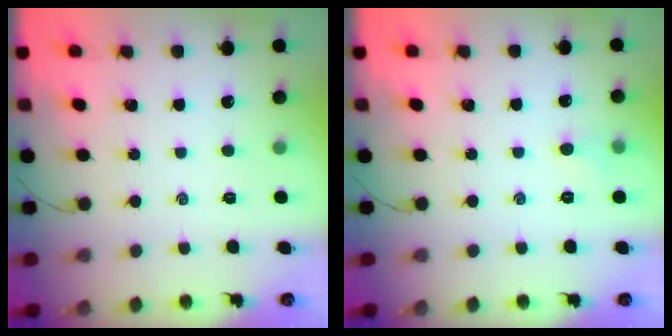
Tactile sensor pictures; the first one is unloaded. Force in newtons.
{"total": 3.9, "press": 3.7, "slide": 1.3}